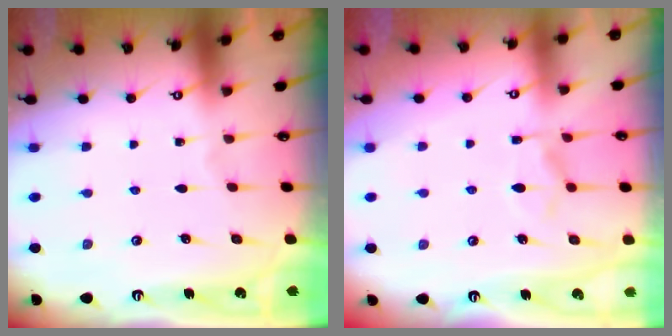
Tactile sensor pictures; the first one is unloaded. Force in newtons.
{"total": 7.4, "press": 7.3, "slide": 1.1}